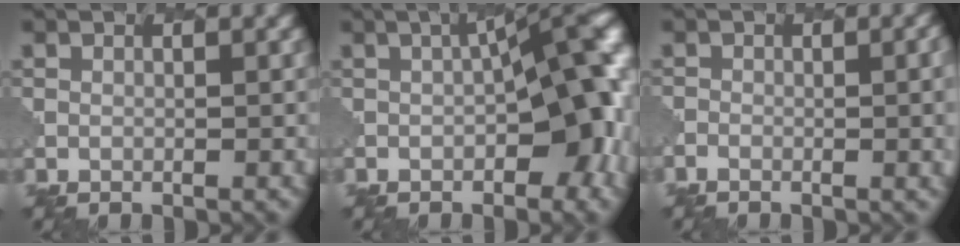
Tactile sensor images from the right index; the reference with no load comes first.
{"total": 8.4, "force": [-1.7, 3.2, 7.5], "torque": [-0.076, 0.015, -0.029]}
{"total": 5.8, "force": [-1.2, 2.8, 5.0], "torque": [-0.028, 0.006, -0.017]}